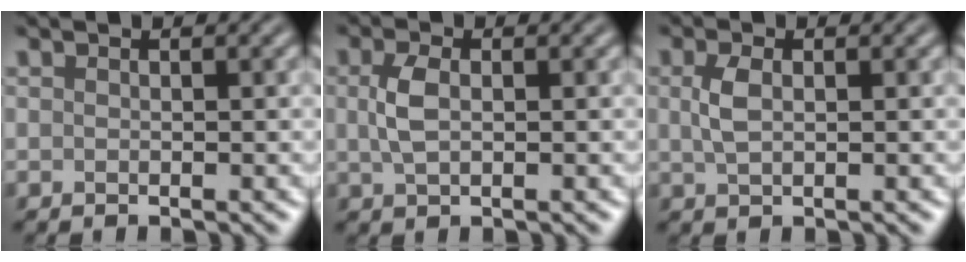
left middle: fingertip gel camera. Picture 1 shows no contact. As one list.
[{"total": 2.4, "force": [0.4, 1.4, 2.0], "torque": [-0.049, 0.002, 0.006]}, {"total": 2.1, "force": [0.4, 1.1, 1.7], "torque": [-0.042, 0.000, 0.009]}]